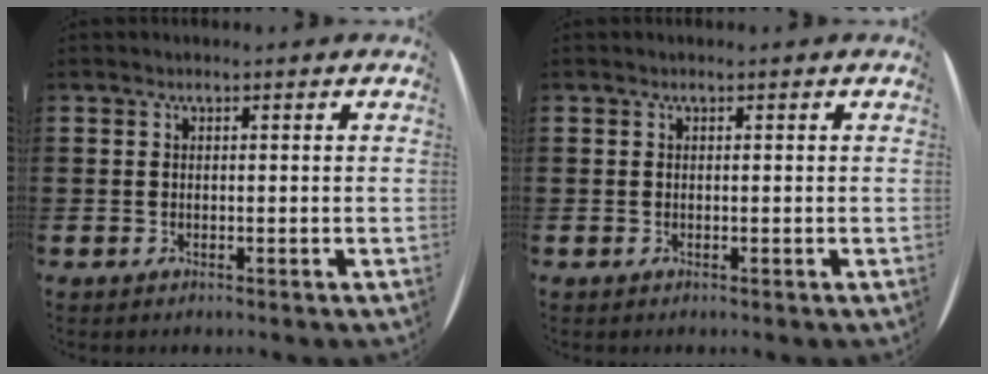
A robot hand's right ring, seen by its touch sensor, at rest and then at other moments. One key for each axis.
{"total": 0.0}